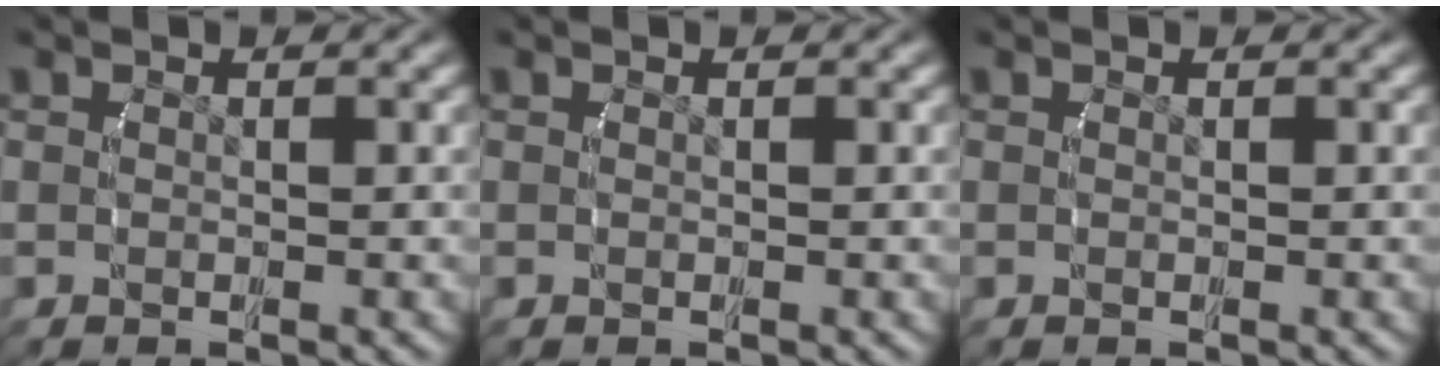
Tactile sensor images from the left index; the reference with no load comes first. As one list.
[{"total": 0.0}, {"total": 0.0}]